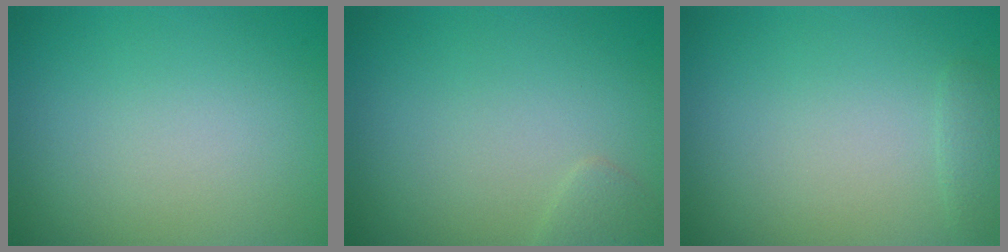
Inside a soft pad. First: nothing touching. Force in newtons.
{"total": 0.8, "press": 0.8, "slide": 0.0}
{"total": 0.8, "press": 0.8, "slide": 0.1}